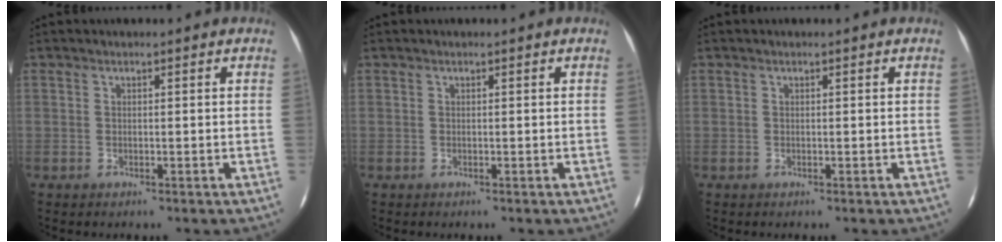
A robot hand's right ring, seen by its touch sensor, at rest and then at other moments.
{"total": 0.0}
{"total": 0.0}